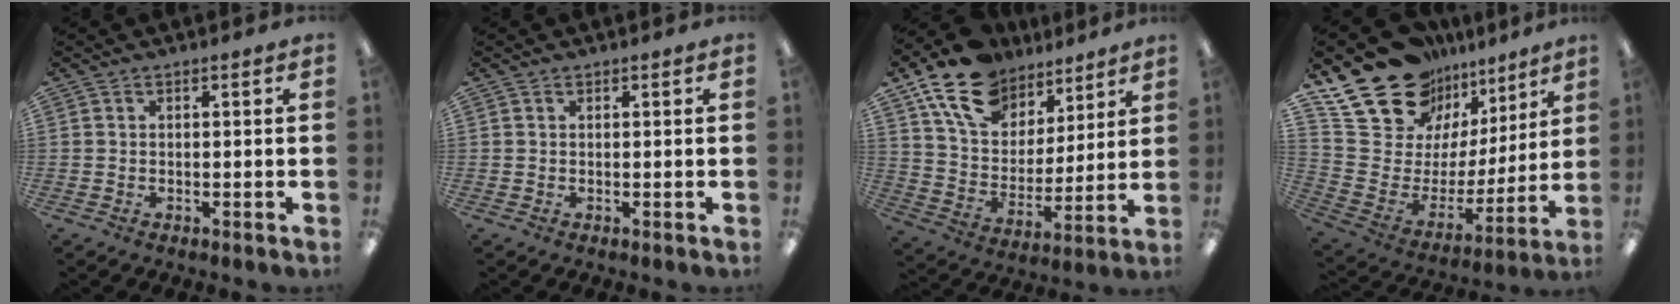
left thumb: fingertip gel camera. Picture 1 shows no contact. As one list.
[{"total": 0.0}, {"total": 17.5, "force": [12.1, 10.5, 7.1], "torque": [-0.140, -0.061, 0.226]}, {"total": 21.9, "force": [16.7, 11.8, 7.9], "torque": [-0.143, -0.118, 0.314]}]